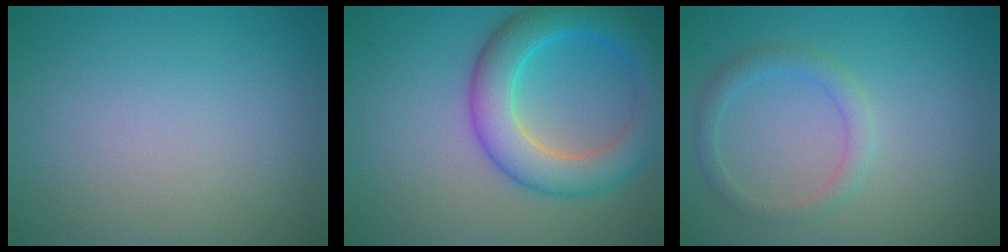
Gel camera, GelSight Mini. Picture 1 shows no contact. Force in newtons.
{"total": 6.7, "press": 6.6, "slide": 0.3}
{"total": 1.9, "press": 1.9, "slide": 0.1}